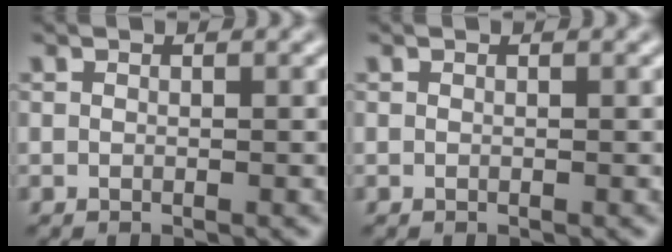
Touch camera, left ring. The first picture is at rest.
{"total": 0.0}